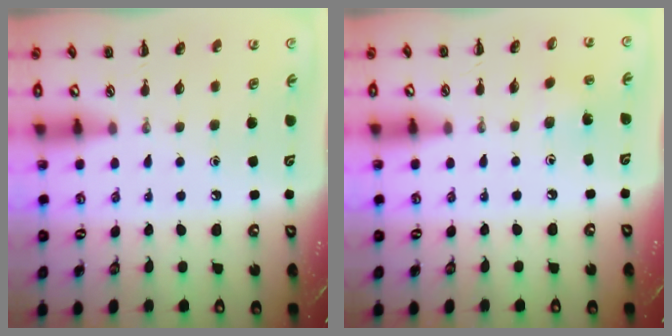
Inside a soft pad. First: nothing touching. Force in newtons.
{"total": 2.6, "press": 2.5, "slide": 0.8}